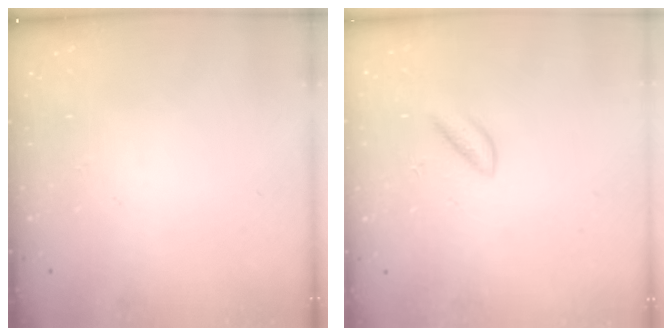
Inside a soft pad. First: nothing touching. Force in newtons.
{"total": 2.9, "press": 2.9, "slide": 0.3}